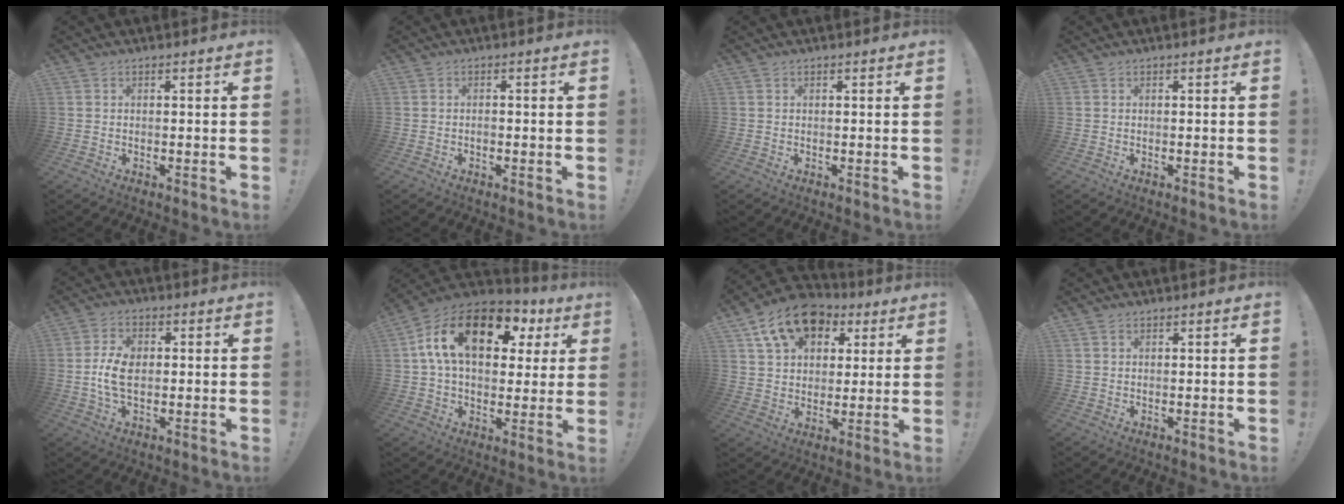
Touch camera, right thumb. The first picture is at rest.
{"total": 0.9, "force": [-0.7, 0.4, 0.4], "torque": [-0.011, 0.003, -0.012]}
{"total": 0.0}
{"total": 0.0}
{"total": 8.8, "force": [-0.5, 5.6, 6.7], "torque": [-0.129, 0.005, -0.007]}
{"total": 19.8, "force": [6.9, 11.5, 14.5], "torque": [-0.244, -0.011, 0.113]}
{"total": 14.9, "force": [7.9, 10.3, 7.4], "torque": [-0.120, -0.037, 0.149]}
{"total": 1.3, "force": [1.0, 0.8, 0.2], "torque": [0.002, -0.002, 0.019]}